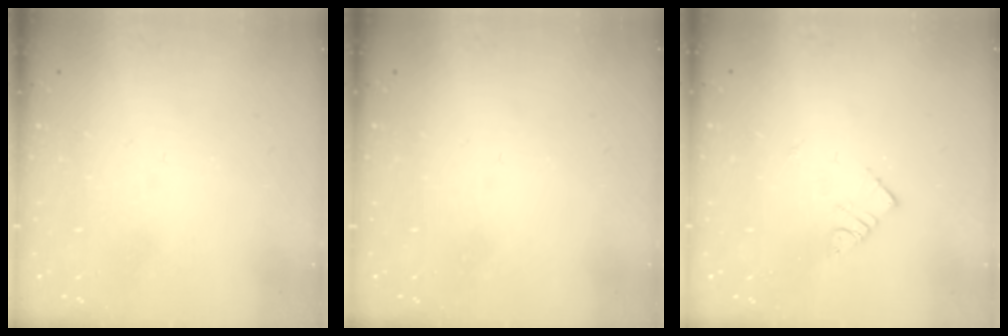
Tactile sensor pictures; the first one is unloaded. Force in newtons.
{"total": 0.0}
{"total": 4.6, "press": 4.6, "slide": 0.2}